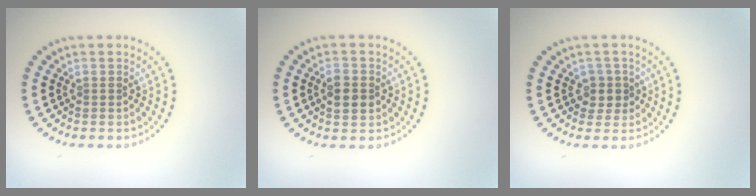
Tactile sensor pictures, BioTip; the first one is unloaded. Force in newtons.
{"total": 2.8, "press": 2.8, "slide": 0.2}
{"total": 1.8, "press": 1.4, "slide": 1.1}